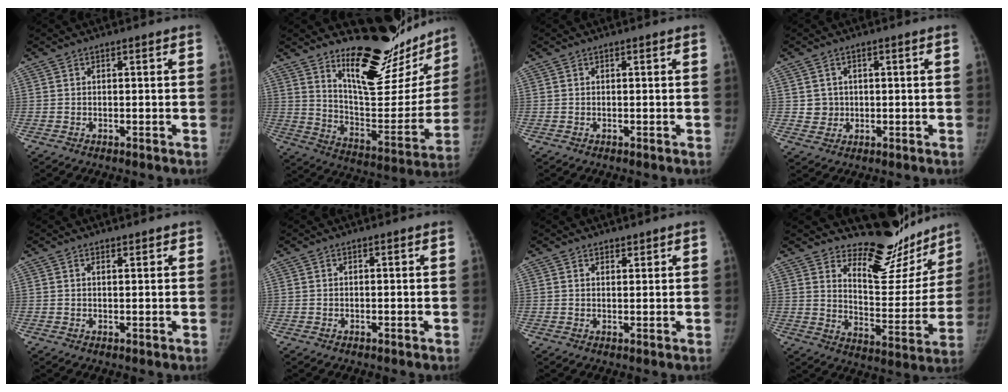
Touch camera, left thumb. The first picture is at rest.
{"total": 24.6, "force": [19.5, 9.0, 12.0], "torque": [-0.121, -0.145, 0.287]}
{"total": 0.0}
{"total": 3.0, "force": [0.5, 2.9, 0.5], "torque": [0.008, 0.001, 0.011]}
{"total": 1.1, "force": [0.9, 0.5, 0.4], "torque": [-0.002, -0.005, 0.011]}
{"total": 0.0}
{"total": 1.5, "force": [1.2, 0.7, 0.2], "torque": [0.011, -0.009, 0.017]}
{"total": 17.8, "force": [15.5, 6.9, 5.5], "torque": [-0.008, -0.138, 0.211]}